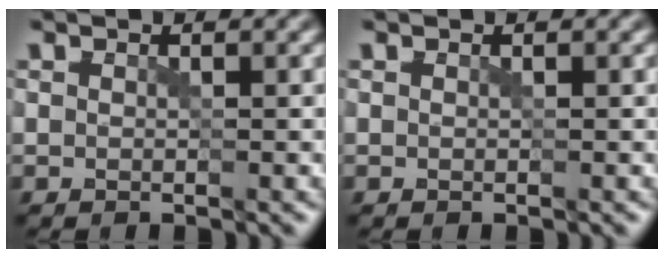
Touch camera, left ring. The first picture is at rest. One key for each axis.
{"total": 0.0}